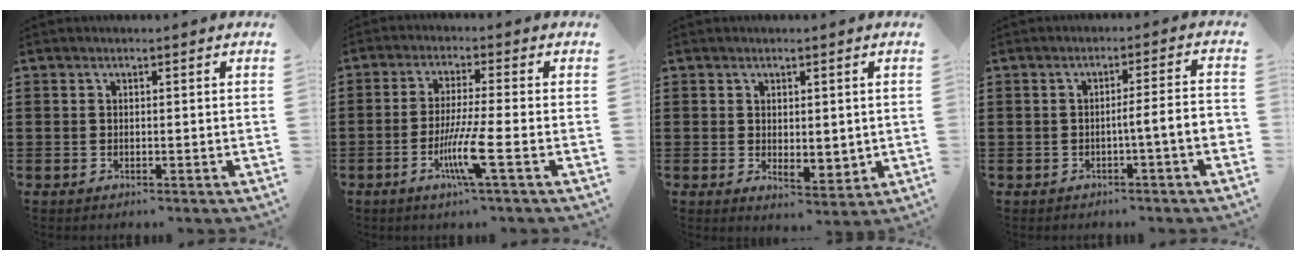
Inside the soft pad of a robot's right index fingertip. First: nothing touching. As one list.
[{"total": 7.7, "force": [-2.9, 0.0, 7.1], "torque": [-0.144, -0.020, -0.056]}, {"total": 2.2, "force": [1.0, 1.5, 1.3], "torque": [-0.020, 0.004, 0.017]}, {"total": 4.5, "force": [-1.5, -0.2, 4.2], "torque": [-0.071, -0.005, -0.029]}]